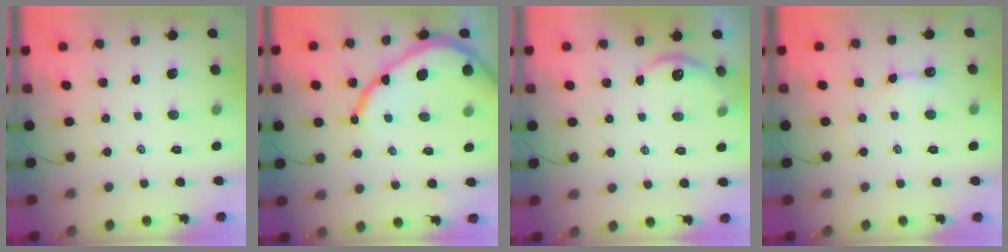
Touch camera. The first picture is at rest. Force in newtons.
{"total": 12.3, "press": 12.2, "slide": 1.1}
{"total": 4.2, "press": 4.2, "slide": 0.5}
{"total": 3.0, "press": 3.0, "slide": 0.4}